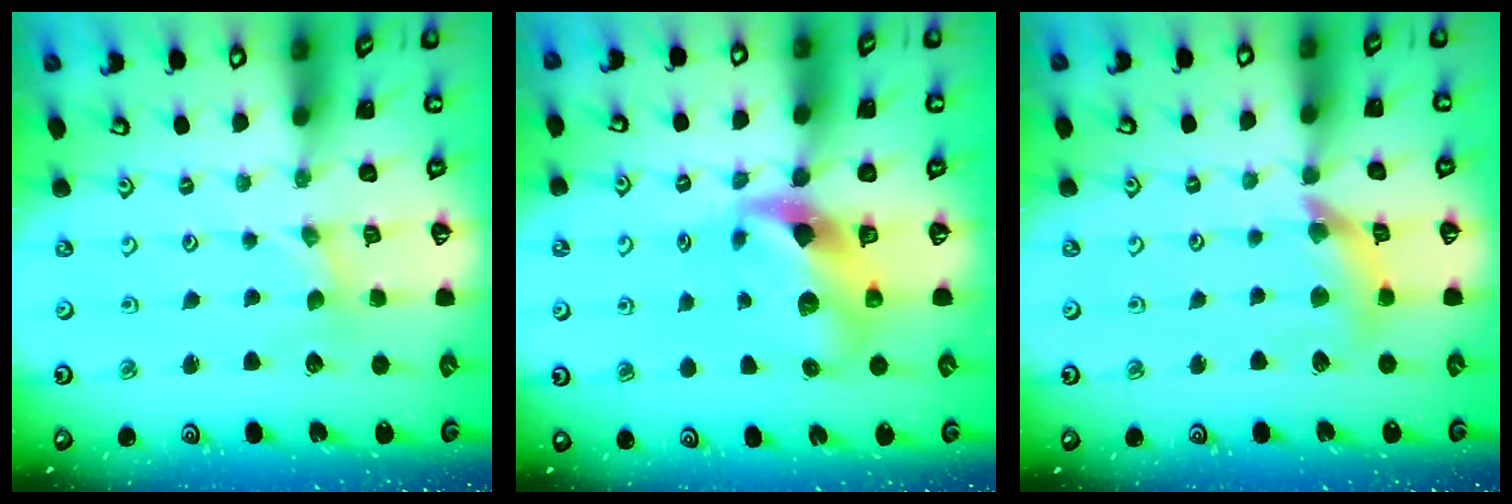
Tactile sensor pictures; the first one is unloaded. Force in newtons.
{"total": 11.0, "press": 10.9, "slide": 1.6}
{"total": 10.3, "press": 10.2, "slide": 1.2}